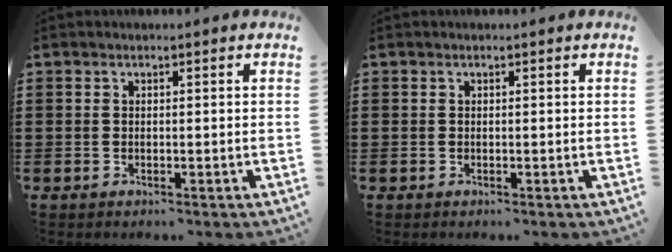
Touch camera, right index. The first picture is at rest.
{"total": 0.0}